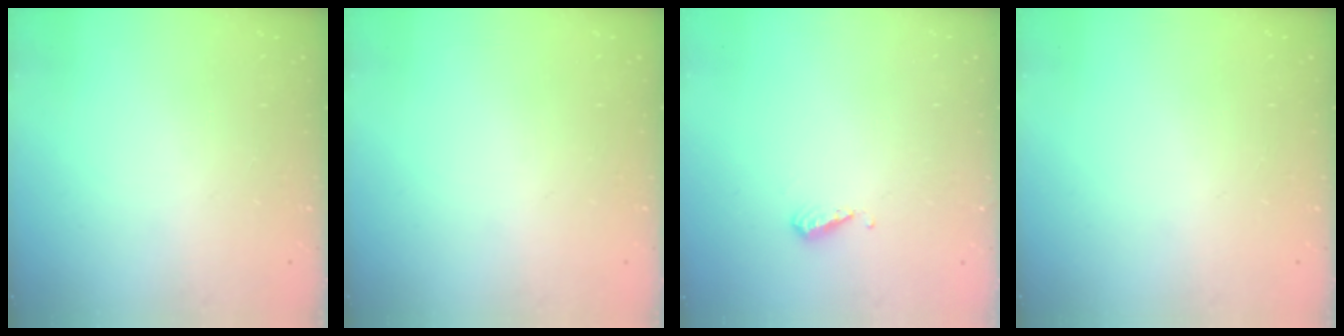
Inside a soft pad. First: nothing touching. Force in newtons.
{"total": 0.0}
{"total": 4.6, "press": 4.5, "slide": 0.9}
{"total": 0.0}